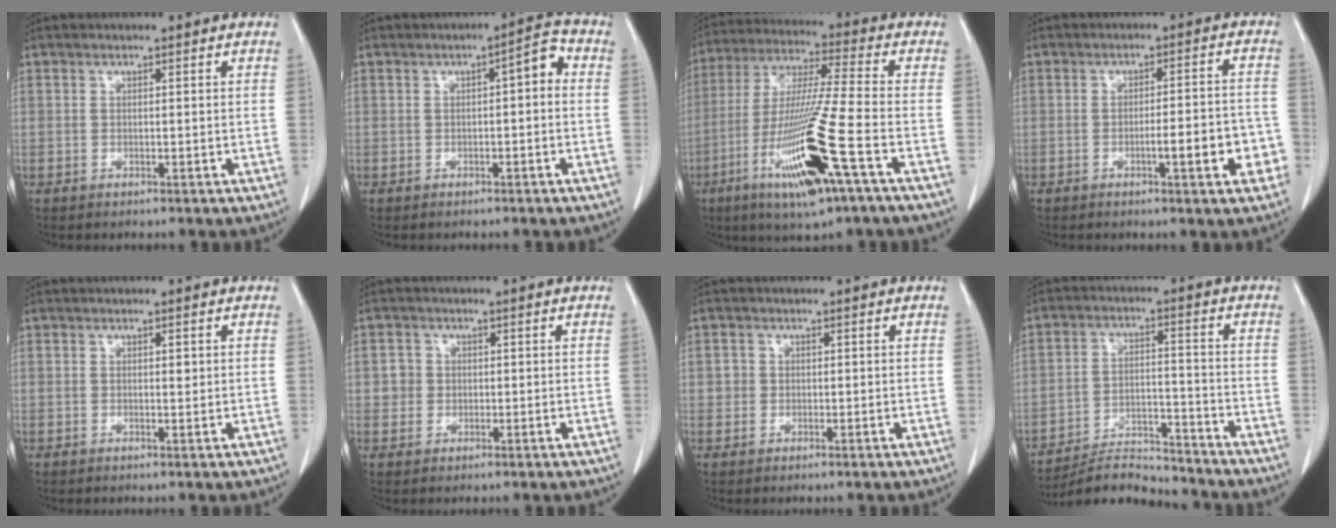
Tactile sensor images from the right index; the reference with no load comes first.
{"total": 3.6, "force": [0.1, 1.0, 3.5], "torque": [-0.045, 0.019, -0.002]}
{"total": 17.8, "force": [-7.3, 0.0, 16.3], "torque": [-0.346, -0.037, -0.137]}
{"total": 7.5, "force": [-2.8, 1.2, 6.9], "torque": [-0.086, 0.015, -0.032]}
{"total": 0.8, "force": [0.2, 0.3, 0.7], "torque": [-0.011, 0.000, 0.003]}
{"total": 2.4, "force": [0.2, 2.4, 0.3], "torque": [0.003, 0.007, 0.003]}
{"total": 1.4, "force": [0.1, 1.4, 0.2], "torque": [0.004, 0.004, -0.001]}
{"total": 9.8, "force": [-9.7, 1.1, 0.7], "torque": [-0.008, 0.013, -0.168]}